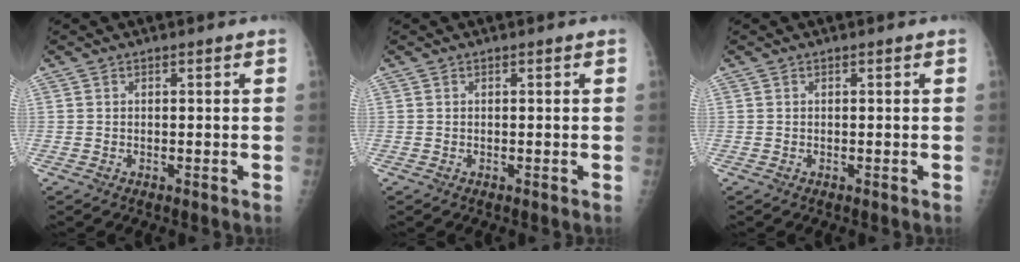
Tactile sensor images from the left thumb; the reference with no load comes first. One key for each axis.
{"total": 0.0}
{"total": 0.0}